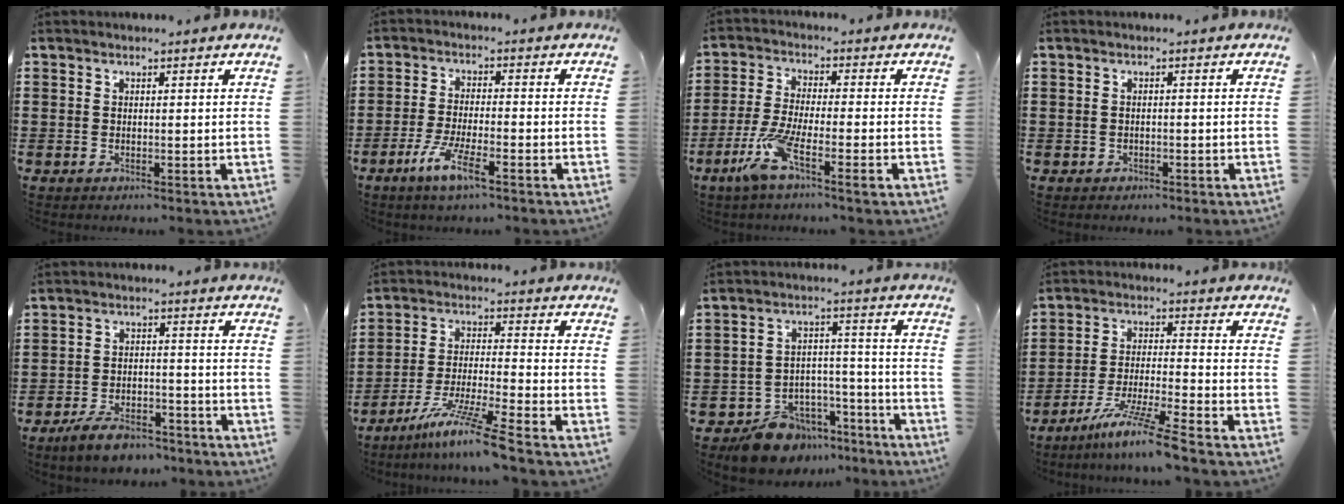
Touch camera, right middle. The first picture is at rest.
{"total": 6.0, "force": [-3.6, 0.9, 4.6], "torque": [-0.106, -0.014, -0.070]}
{"total": 7.7, "force": [-3.9, 1.6, 6.4], "torque": [-0.143, -0.010, -0.075]}
{"total": 0.7, "force": [-0.5, 0.4, 0.0], "torque": [-0.003, 0.003, -0.012]}
{"total": 5.7, "force": [-5.1, 1.5, 2.0], "torque": [-0.043, 0.006, -0.100]}
{"total": 9.4, "force": [-7.4, -0.6, 5.9], "torque": [-0.117, -0.014, -0.146]}
{"total": 8.7, "force": [-7.9, 3.7, 0.8], "torque": [-0.007, 0.042, -0.147]}
{"total": 8.7, "force": [-7.0, -0.8, 5.1], "torque": [-0.106, -0.017, -0.139]}